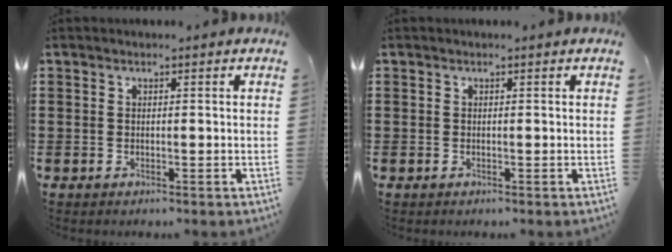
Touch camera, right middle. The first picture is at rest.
{"total": 0.0}